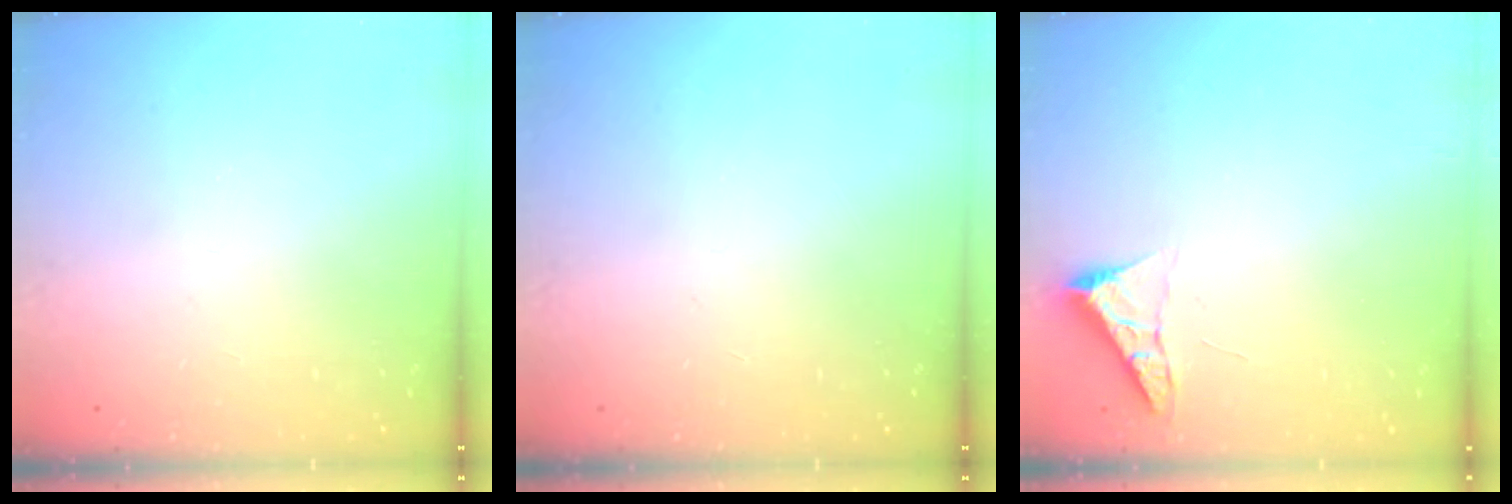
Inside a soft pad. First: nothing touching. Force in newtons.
{"total": 0.0}
{"total": 4.0, "press": 4.0, "slide": 0.5}